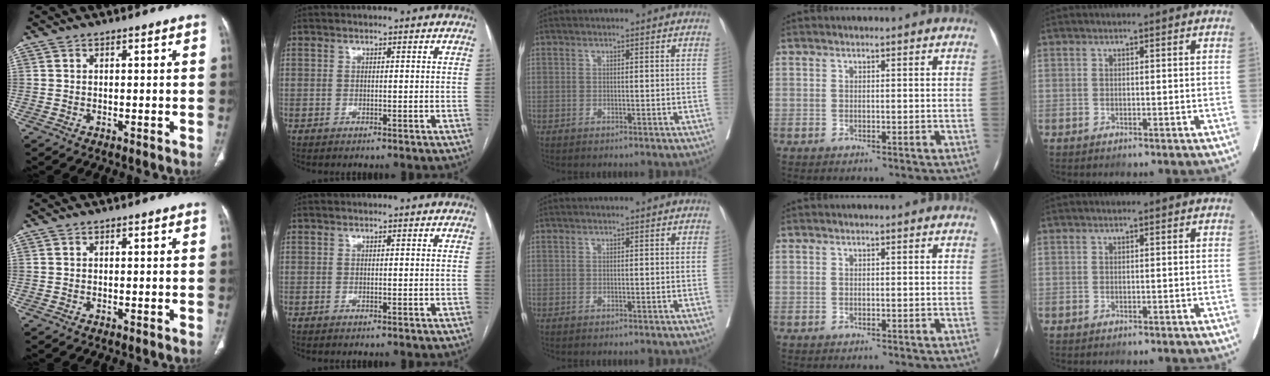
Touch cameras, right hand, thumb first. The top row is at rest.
{}